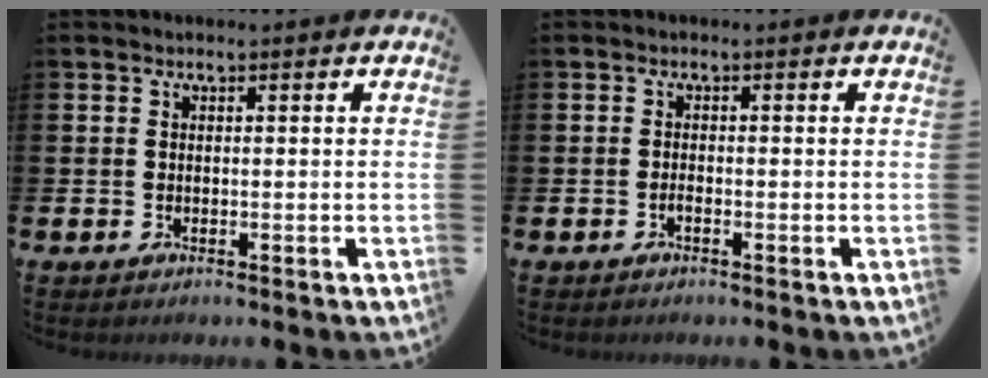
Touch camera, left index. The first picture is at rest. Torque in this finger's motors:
{"motor_torque": [0.13, 0.09, 0.00, 0.00]}